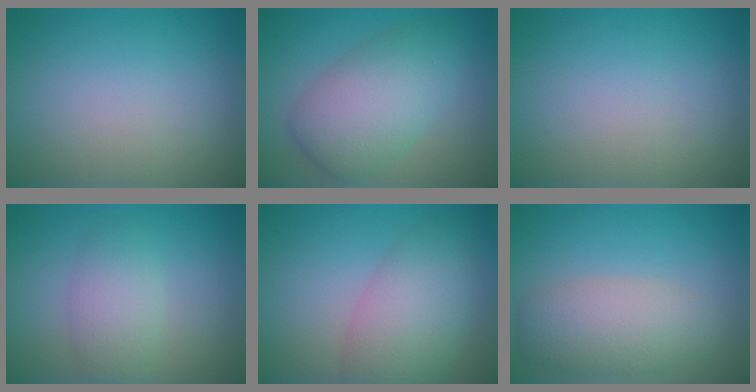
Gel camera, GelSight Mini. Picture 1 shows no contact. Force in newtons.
{"total": 6.4, "press": 6.4, "slide": 0.4}
{"total": 0.0}
{"total": 3.0, "press": 3.0, "slide": 0.0}
{"total": 6.0, "press": 6.0, "slide": 0.1}
{"total": 4.5, "press": 4.5, "slide": 0.2}